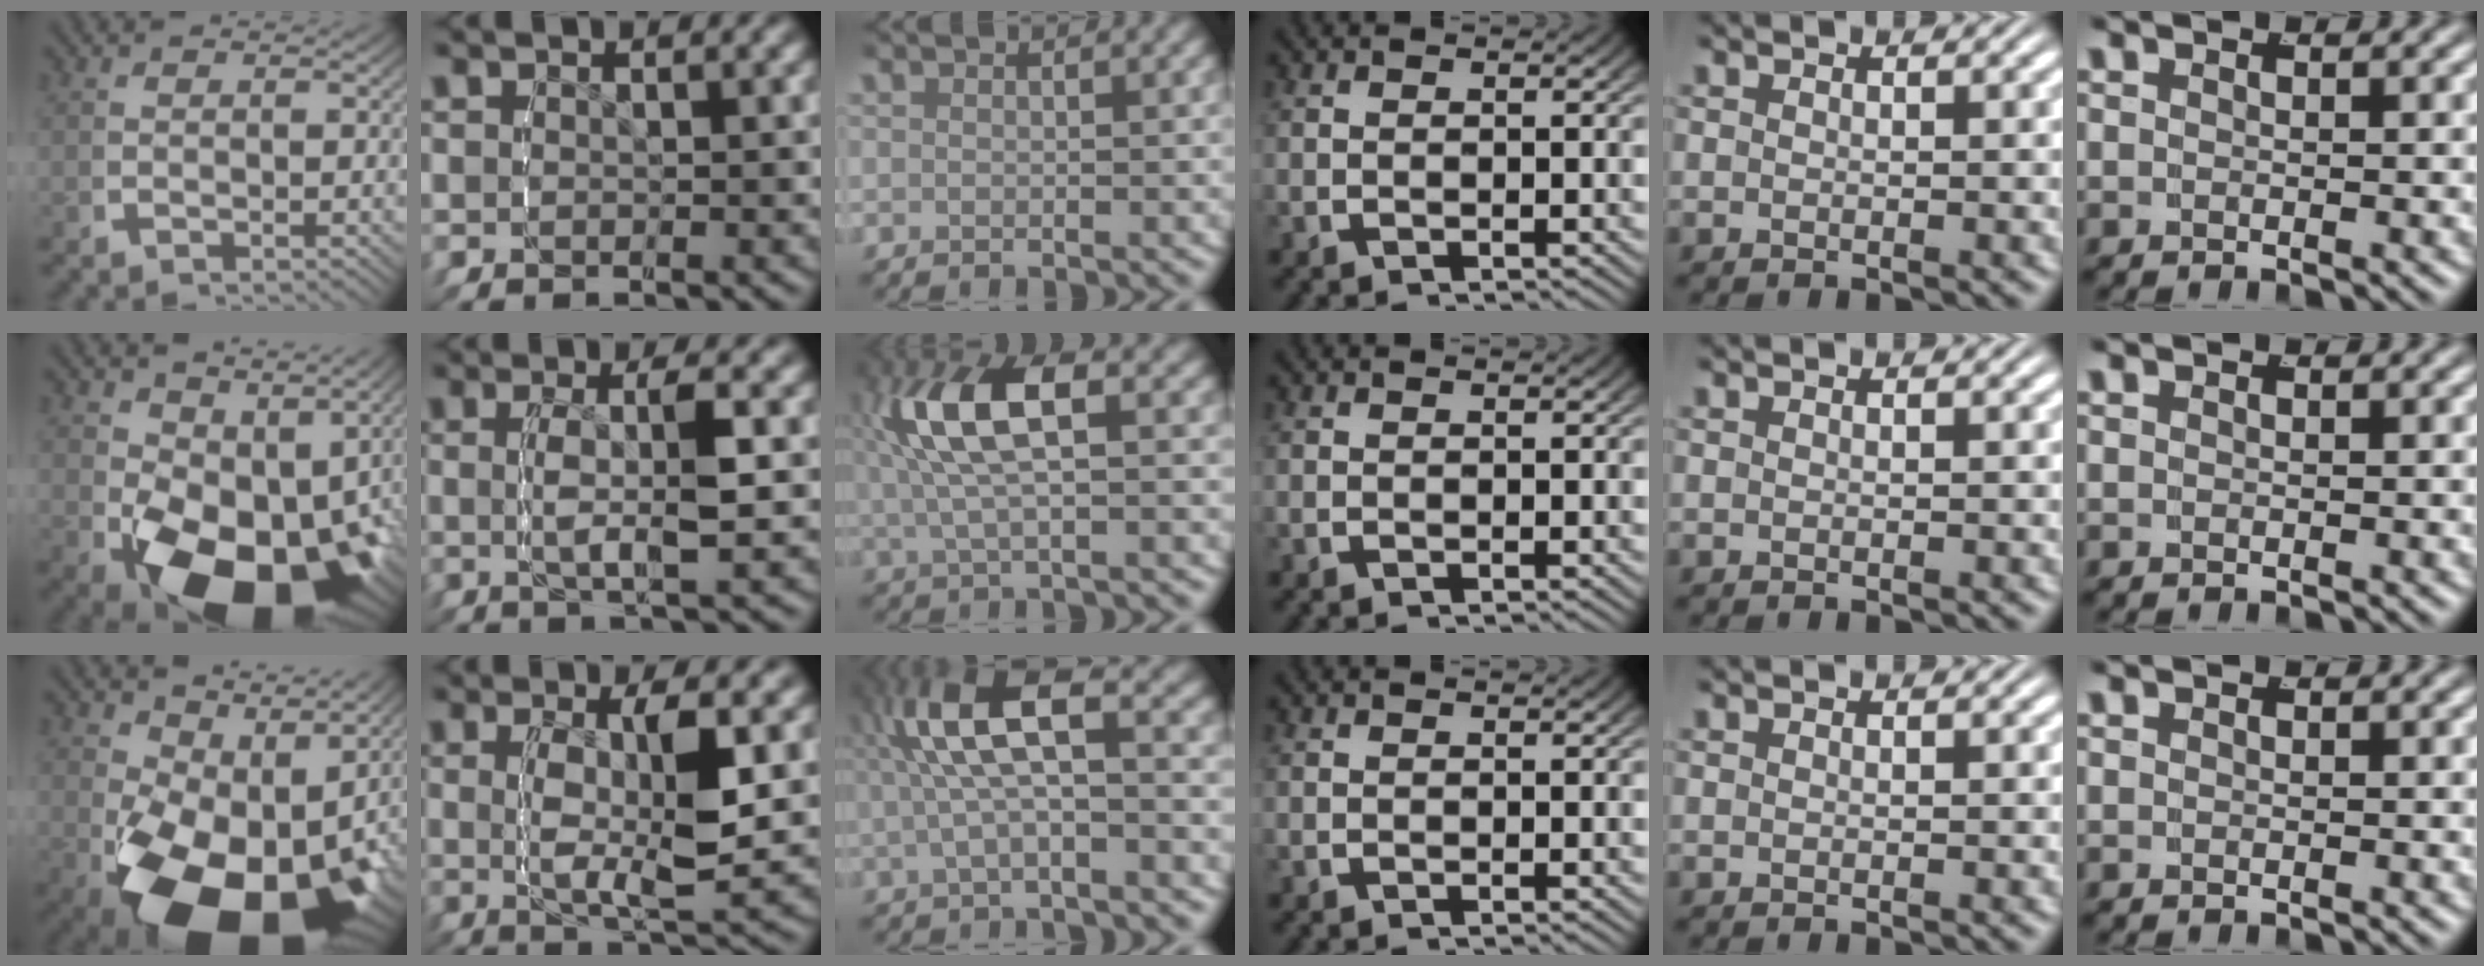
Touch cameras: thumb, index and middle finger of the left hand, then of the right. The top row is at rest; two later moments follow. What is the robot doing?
{"motion": "lift_and_place", "object": "legos"}